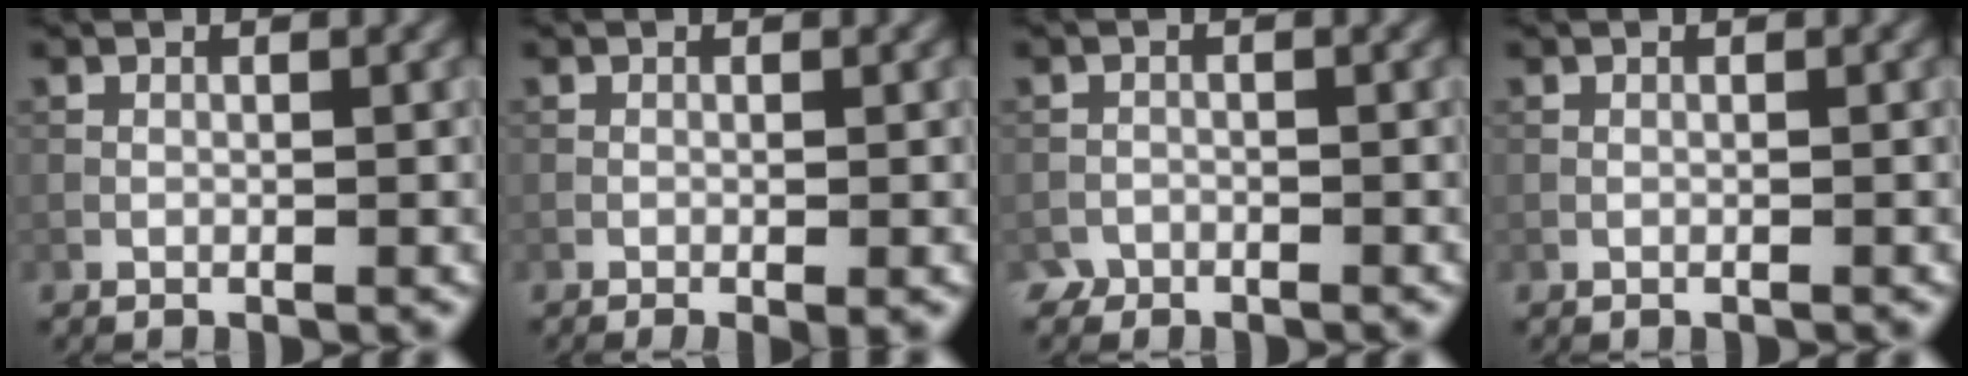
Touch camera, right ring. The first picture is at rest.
{"total": 1.6, "force": [-0.6, 0.4, 1.4], "torque": [-0.020, -0.003, -0.010]}
{"total": 1.2, "force": [-1.0, 0.6, -0.2], "torque": [-0.003, 0.006, -0.017]}
{"total": 0.0}